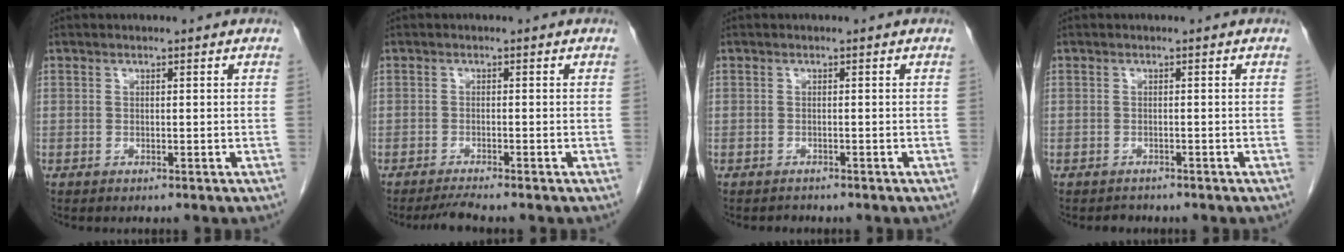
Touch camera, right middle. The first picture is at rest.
{"total": 2.2, "force": [-1.9, -0.6, 0.8], "torque": [-0.023, -0.009, -0.037]}
{"total": 0.6, "force": [-0.6, 0.2, -0.1], "torque": [-0.004, -0.001, -0.011]}
{"total": 1.1, "force": [-1.0, 0.5, -0.1], "torque": [-0.002, 0.000, -0.015]}